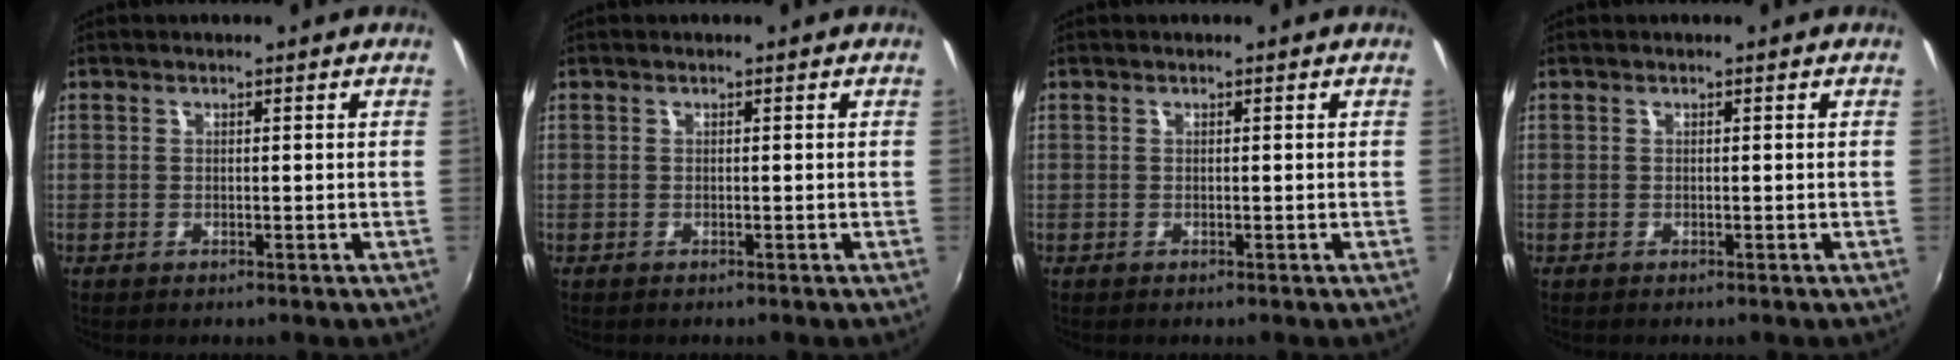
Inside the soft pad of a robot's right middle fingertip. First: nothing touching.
{"total": 0.0}
{"total": 0.0}
{"total": 0.0}